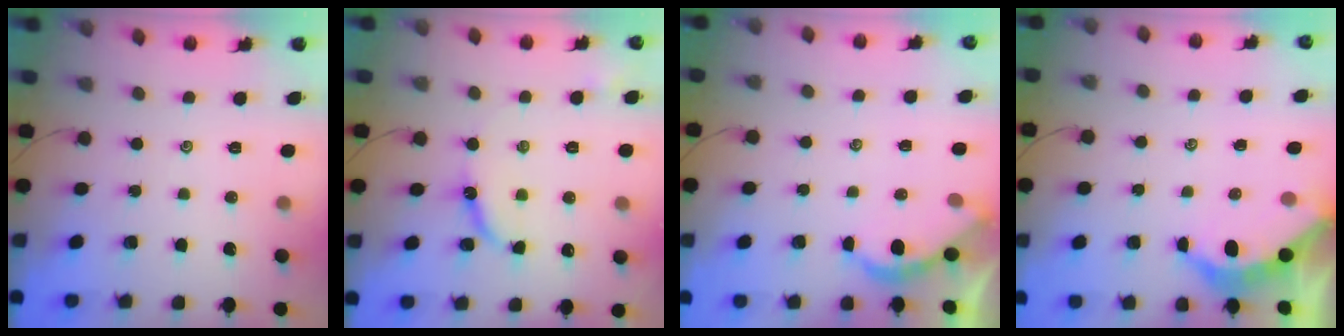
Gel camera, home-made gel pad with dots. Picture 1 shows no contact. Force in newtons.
{"total": 8.0, "press": 7.9, "slide": 0.4}
{"total": 1.9, "press": 1.9, "slide": 0.1}
{"total": 3.7, "press": 3.7, "slide": 0.4}